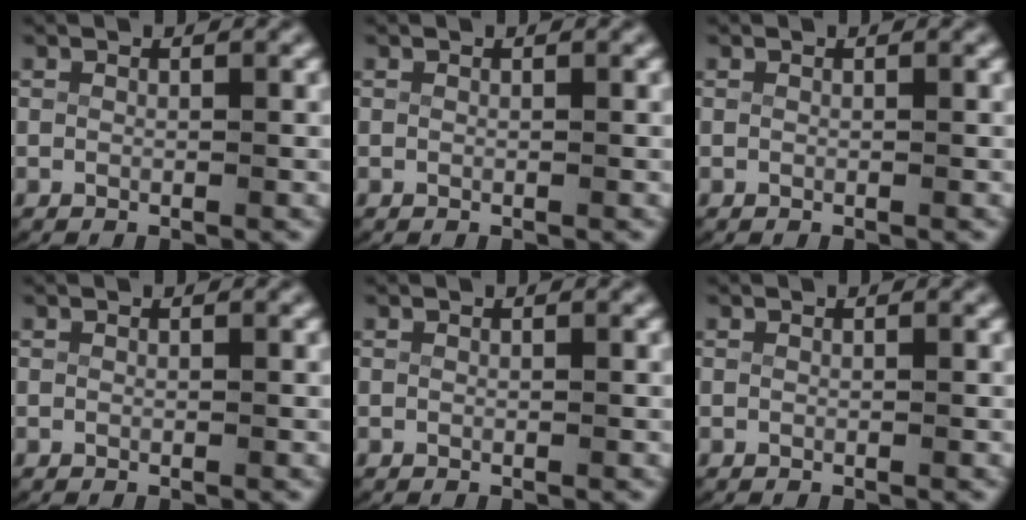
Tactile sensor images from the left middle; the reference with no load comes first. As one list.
[{"total": 0.0}, {"total": 0.0}, {"total": 0.0}, {"total": 0.0}, {"total": 0.0}]